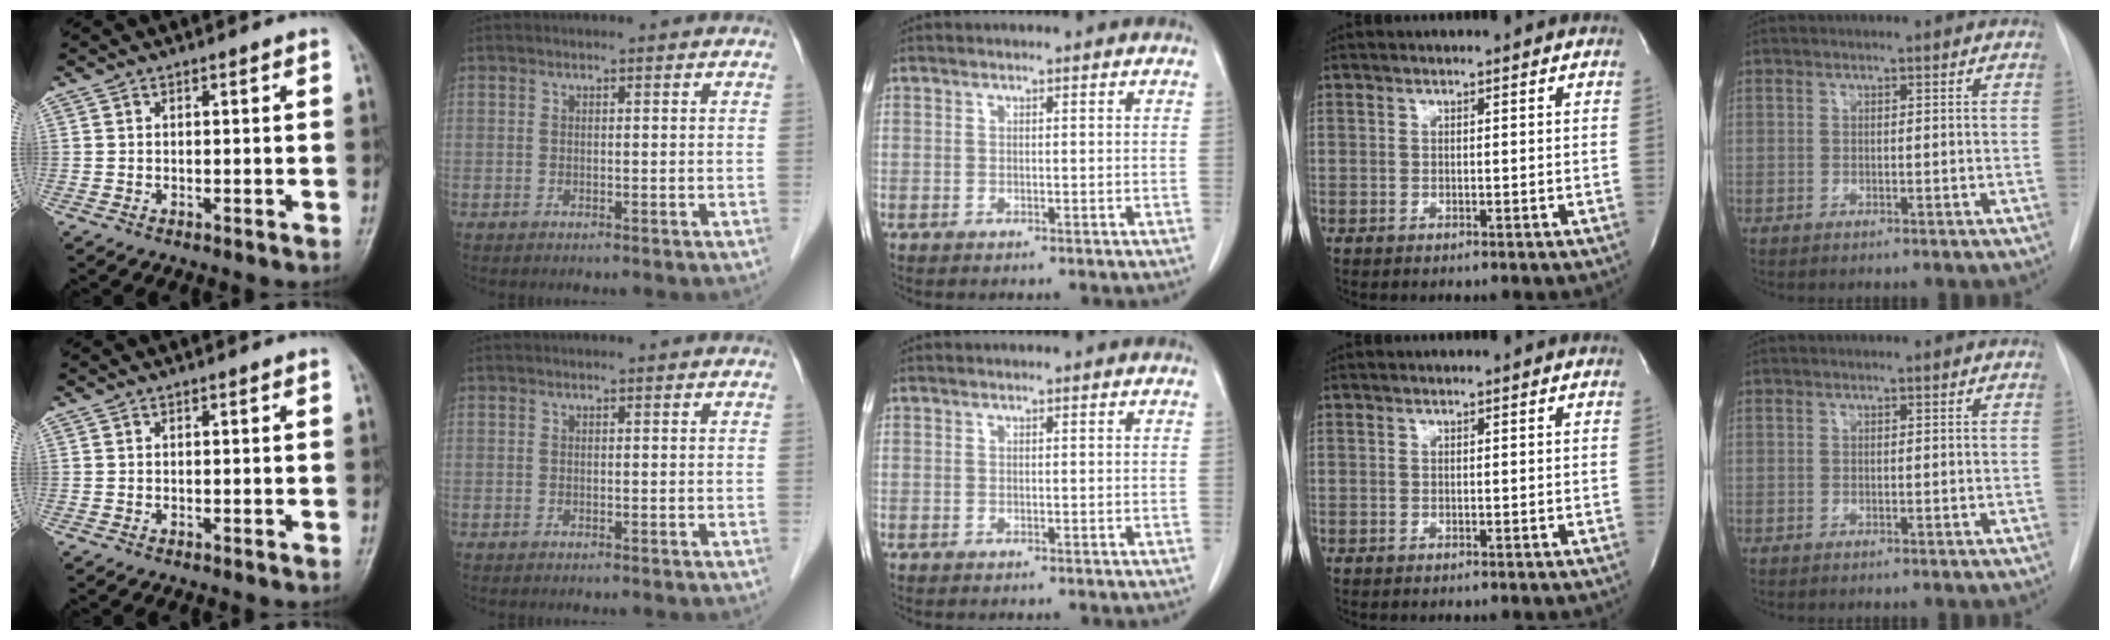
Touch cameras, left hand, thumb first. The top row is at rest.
{}